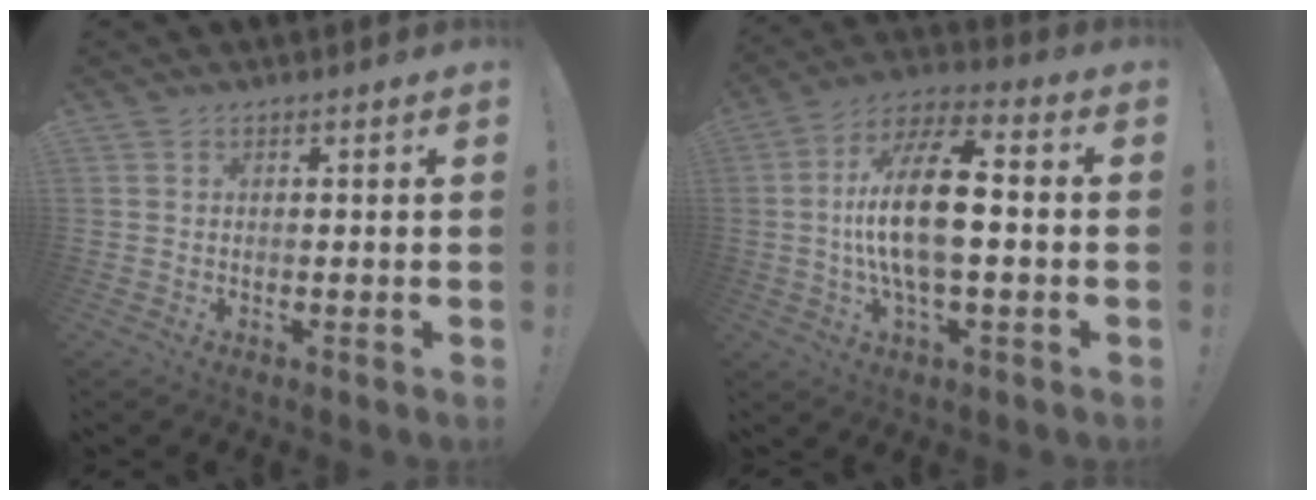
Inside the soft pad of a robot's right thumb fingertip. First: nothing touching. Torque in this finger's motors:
{"motor_torque": [2.45, 2.56, 0.39, -0.01, 0.29]}